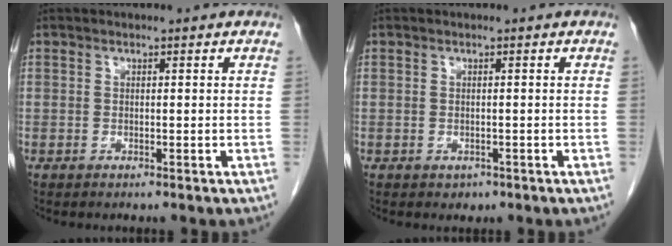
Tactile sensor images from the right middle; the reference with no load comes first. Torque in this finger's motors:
{"motor_torque": [0.28, -0.08, 0.02, 0.01]}